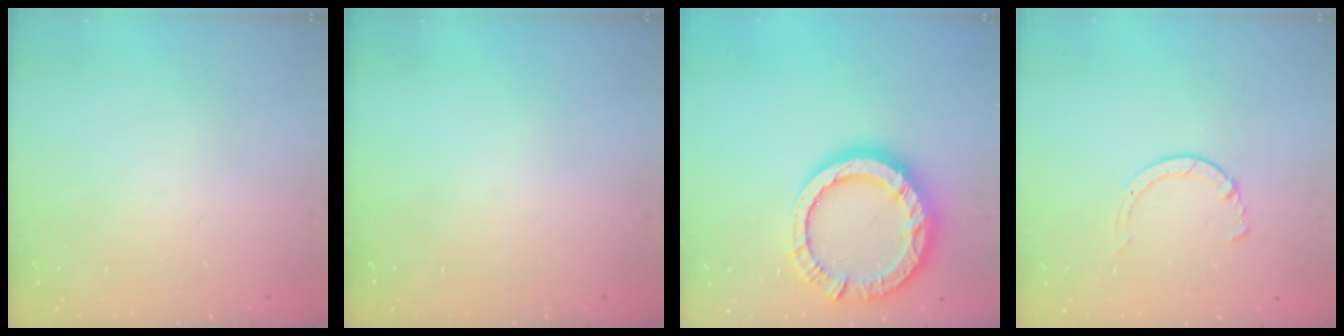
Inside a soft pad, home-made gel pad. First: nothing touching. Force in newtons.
{"total": 0.0}
{"total": 15.9, "press": 15.8, "slide": 1.6}
{"total": 2.8, "press": 2.8, "slide": 0.4}